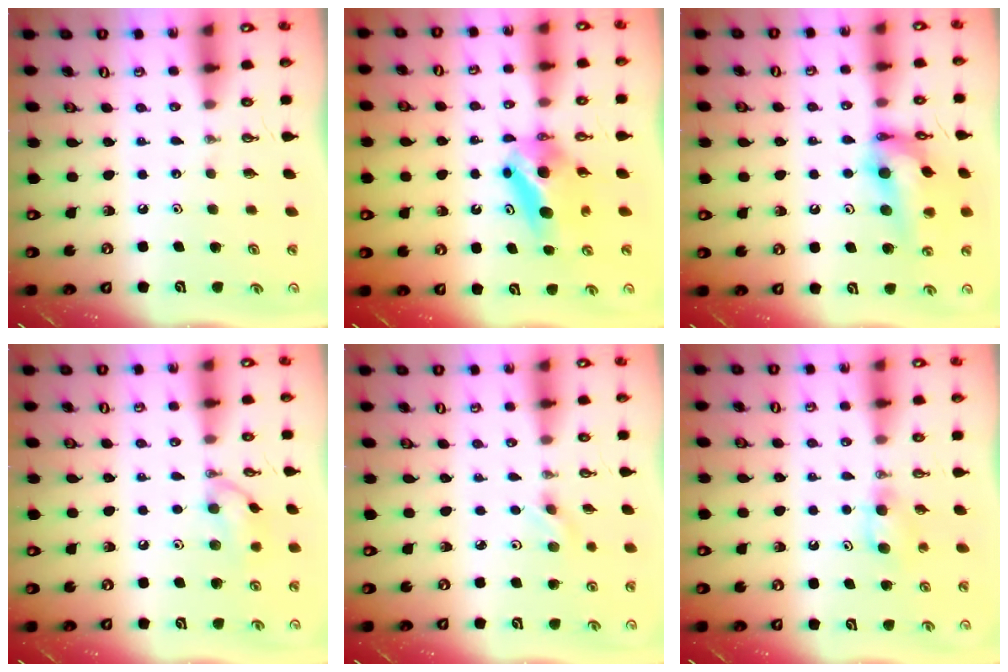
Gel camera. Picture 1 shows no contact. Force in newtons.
{"total": 8.4, "press": 5.9, "slide": 5.9}
{"total": 18.0, "press": 17.2, "slide": 5.4}
{"total": 9.4, "press": 9.3, "slide": 1.5}
{"total": 2.7, "press": 2.3, "slide": 1.4}
{"total": 4.4, "press": 4.4, "slide": 0.7}